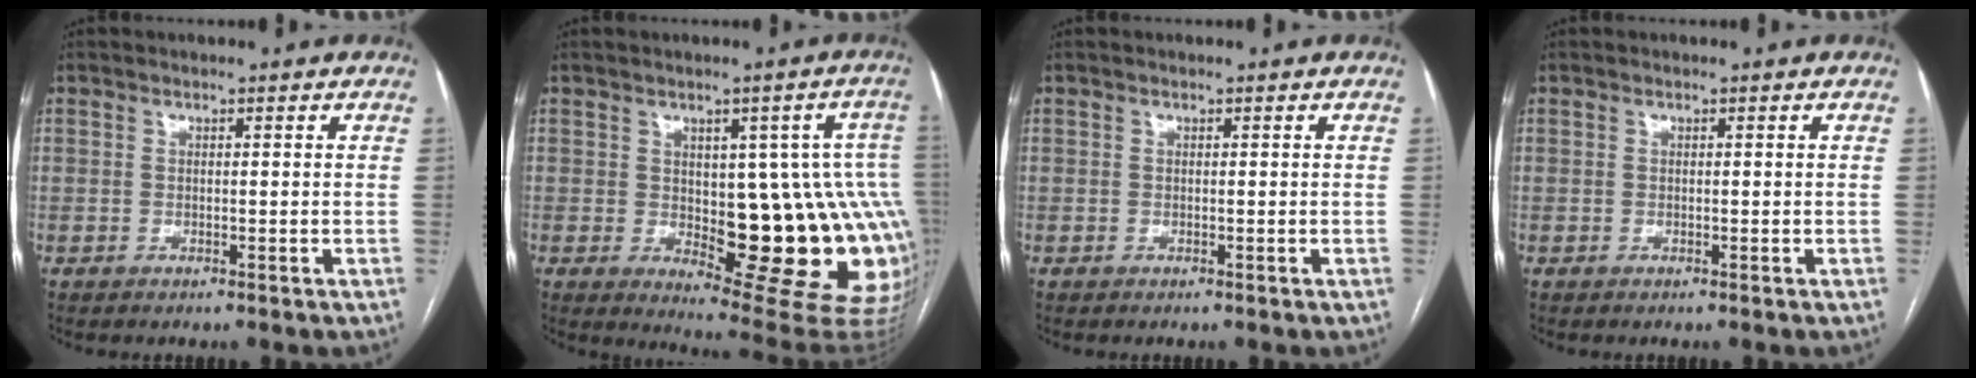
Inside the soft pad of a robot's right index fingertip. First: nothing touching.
{"total": 18.1, "force": [-1.4, 6.5, 16.8], "torque": [-0.130, 0.016, 0.005]}
{"total": 0.0}
{"total": 0.0}